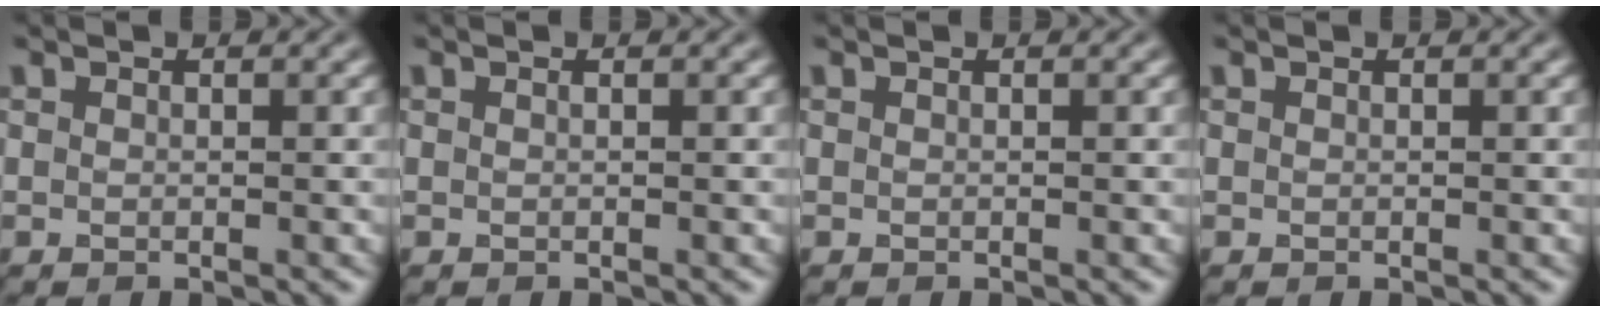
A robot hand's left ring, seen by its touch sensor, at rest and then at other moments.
{"total": 0.0}
{"total": 0.0}
{"total": 0.0}